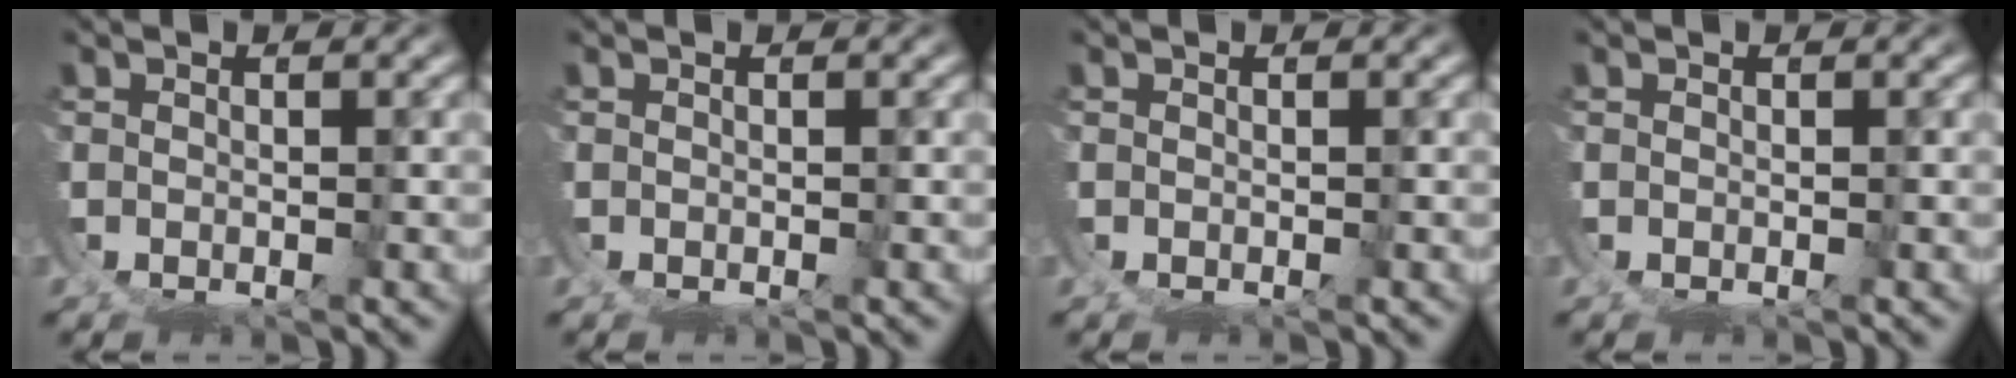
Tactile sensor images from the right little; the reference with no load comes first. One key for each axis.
{"total": 0.0}
{"total": 0.0}
{"total": 0.0}